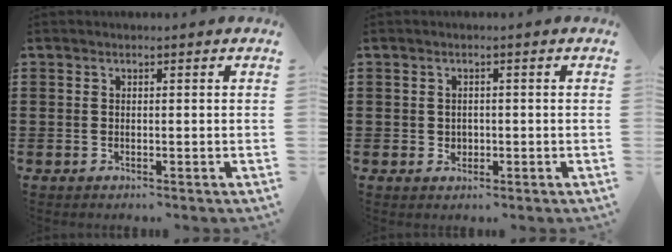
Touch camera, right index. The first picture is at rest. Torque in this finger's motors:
{"motor_torque": [1.19, 0.95, 0.06, 0.02]}